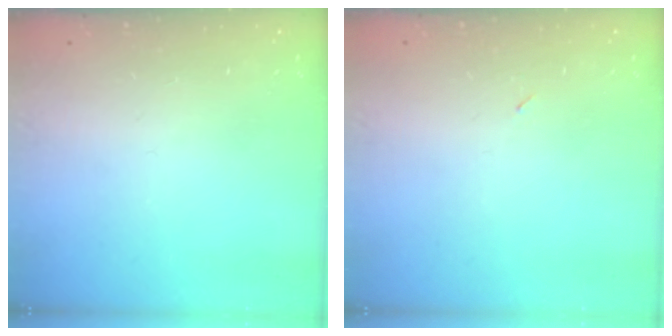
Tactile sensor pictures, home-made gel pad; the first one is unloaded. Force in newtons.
{"total": 2.1, "press": 1.9, "slide": 1.0}